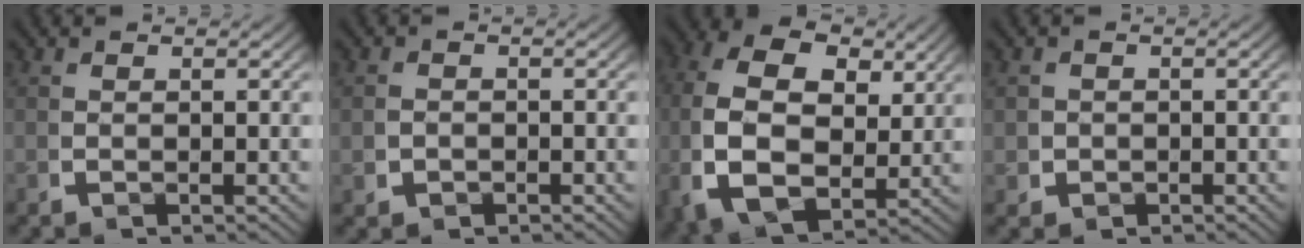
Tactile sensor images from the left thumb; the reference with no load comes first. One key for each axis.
{"total": 1.5, "fx": -0.6, "fy": 1.2, "fz": 0.4, "tx": -0.014, "ty": -0.009, "tz": -0.005}
{"total": 11.9, "fx": 0.4, "fy": 8.2, "fz": 8.6, "tx": -0.208, "ty": -0.042, "tz": 0.029}
{"total": 2.0, "fx": -0.4, "fy": 1.9, "fz": 0.6, "tx": -0.019, "ty": -0.013, "tz": -0.001}